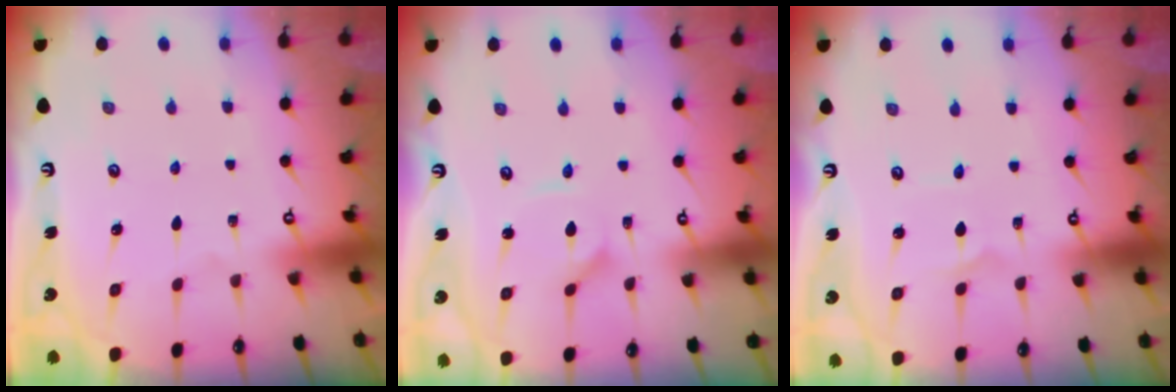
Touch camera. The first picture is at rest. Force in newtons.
{"total": 2.7, "press": 2.6, "slide": 0.4}
{"total": 1.1, "press": 1.1, "slide": 0.1}